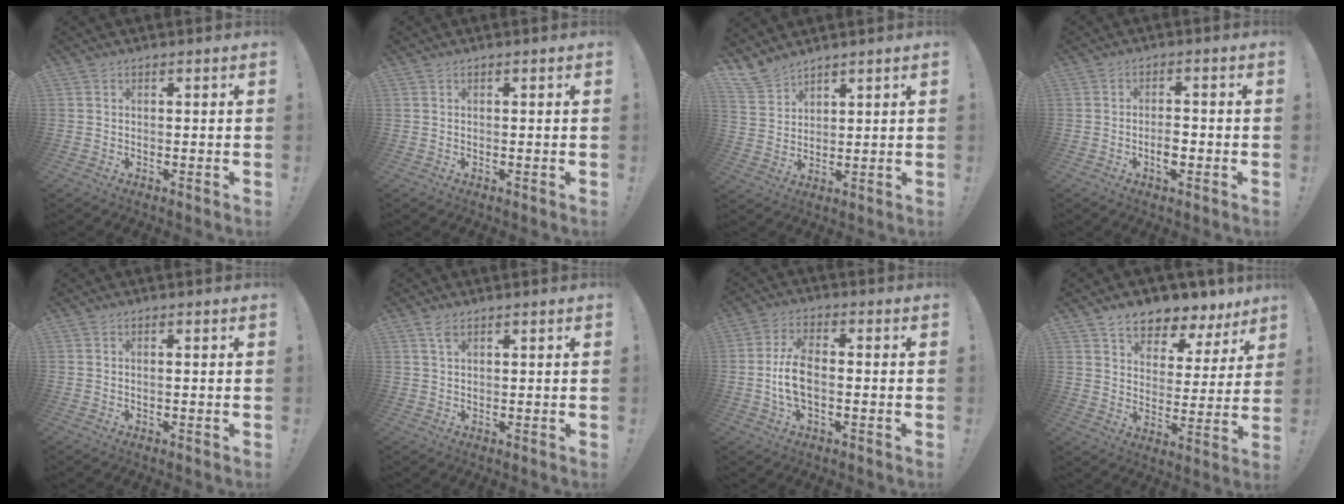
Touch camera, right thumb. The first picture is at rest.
{"total": 0.0}
{"total": 6.5, "force": [5.7, 2.8, 1.4], "torque": [-0.035, -0.036, 0.112]}
{"total": 4.2, "force": [-1.6, 2.1, 3.3], "torque": [-0.048, 0.005, -0.030]}
{"total": 0.8, "force": [-0.3, -0.1, 0.7], "torque": [-0.011, -0.001, -0.006]}
{"total": 2.3, "force": [1.4, 1.0, 1.5], "torque": [-0.026, -0.003, 0.023]}
{"total": 8.4, "force": [-1.3, 4.4, 7.1], "torque": [-0.147, 0.004, -0.023]}
{"total": 7.9, "force": [6.5, 3.7, 2.4], "torque": [-0.036, -0.063, 0.120]}